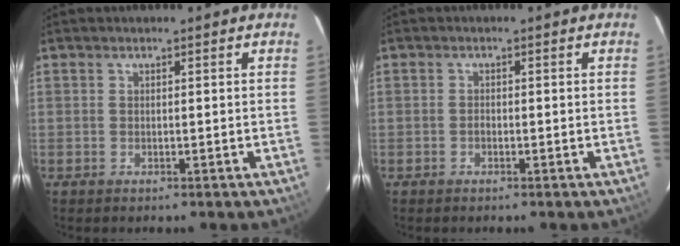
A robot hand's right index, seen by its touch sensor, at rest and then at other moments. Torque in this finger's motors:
{"motor_torque": [0.32, -0.03, 0.19, 0.01]}